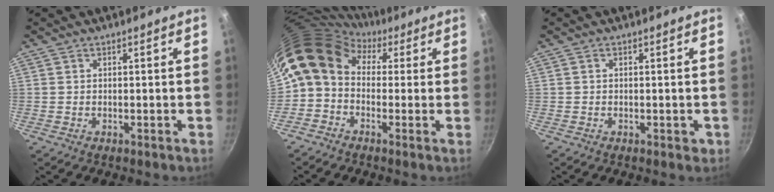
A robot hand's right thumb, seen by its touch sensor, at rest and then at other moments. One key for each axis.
{"total": 11.5, "fx": 2.1, "fy": 8.9, "fz": 6.9, "tx": -0.119, "ty": 0.029, "tz": 0.010}
{"total": 1.5, "fx": -0.3, "fy": 1.1, "fz": 1.0, "tx": -0.008, "ty": 0.003, "tz": -0.003}